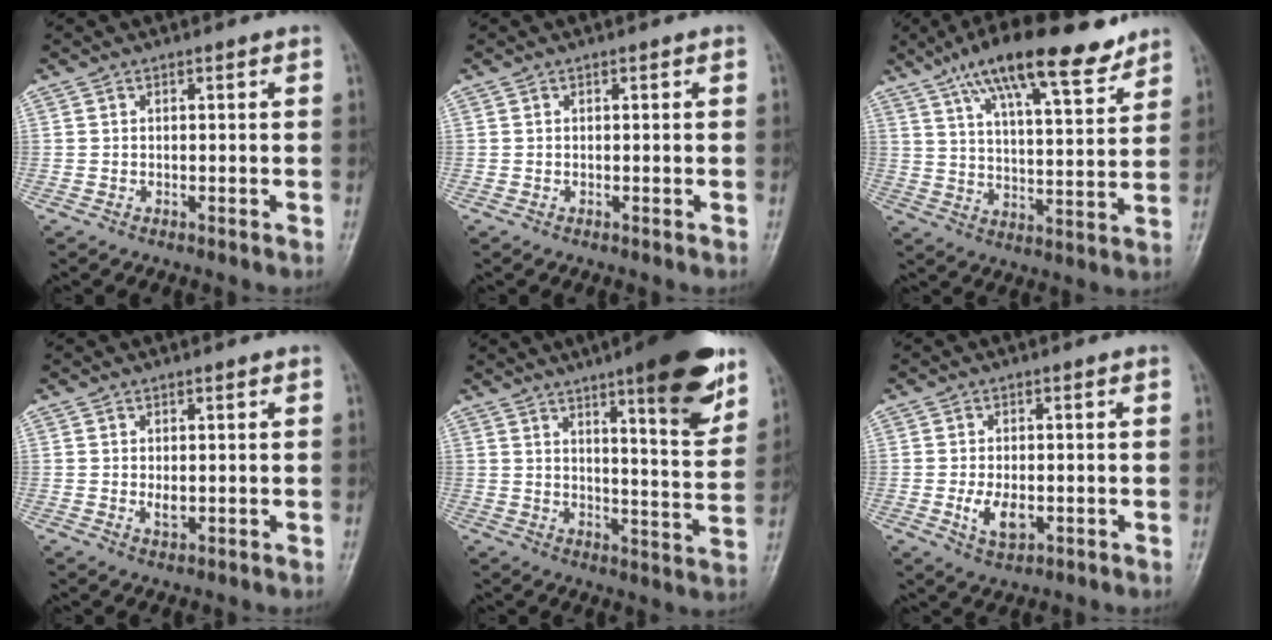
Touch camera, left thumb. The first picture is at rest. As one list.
[{"total": 0.0}, {"total": 18.3, "force": [12.5, 5.0, 12.4], "torque": [-0.177, -0.041, 0.204]}, {"total": 2.5, "force": [0.4, 1.2, 2.1], "torque": [-0.031, -0.006, 0.010]}, {"total": 16.8, "force": [9.9, 3.3, 13.1], "torque": [-0.154, -0.055, 0.141]}, {"total": 5.1, "force": [-1.0, 2.8, 4.2], "torque": [-0.072, -0.007, -0.013]}]